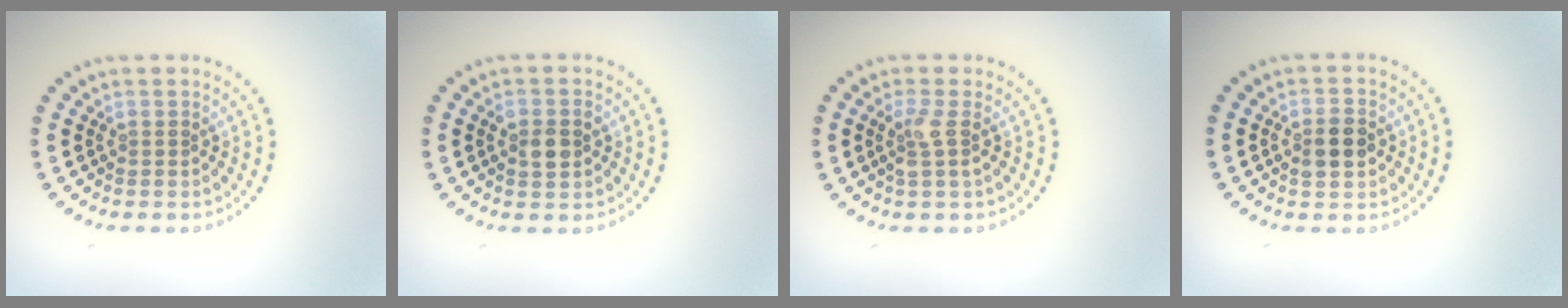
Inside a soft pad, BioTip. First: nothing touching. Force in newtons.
{"total": 2.6, "press": 2.5, "slide": 0.3}
{"total": 1.9, "press": 1.5, "slide": 1.2}
{"total": 2.7, "press": 2.7, "slide": 0.2}